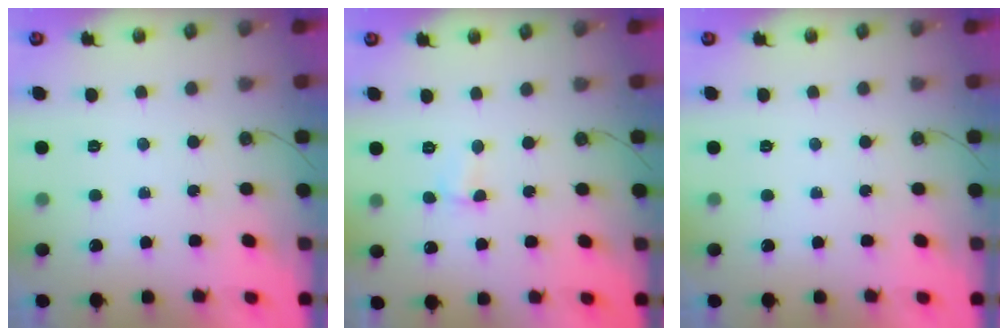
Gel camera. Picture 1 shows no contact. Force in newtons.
{"total": 1.7, "press": 1.5, "slide": 0.8}
{"total": 0.0}